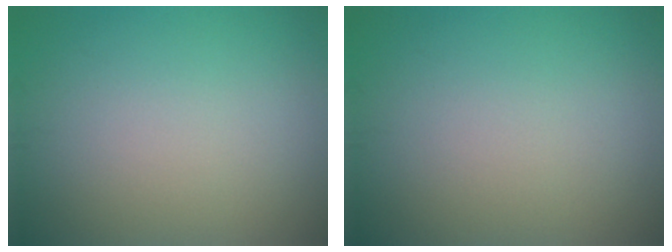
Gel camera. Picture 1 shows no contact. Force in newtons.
{"total": 0.0}